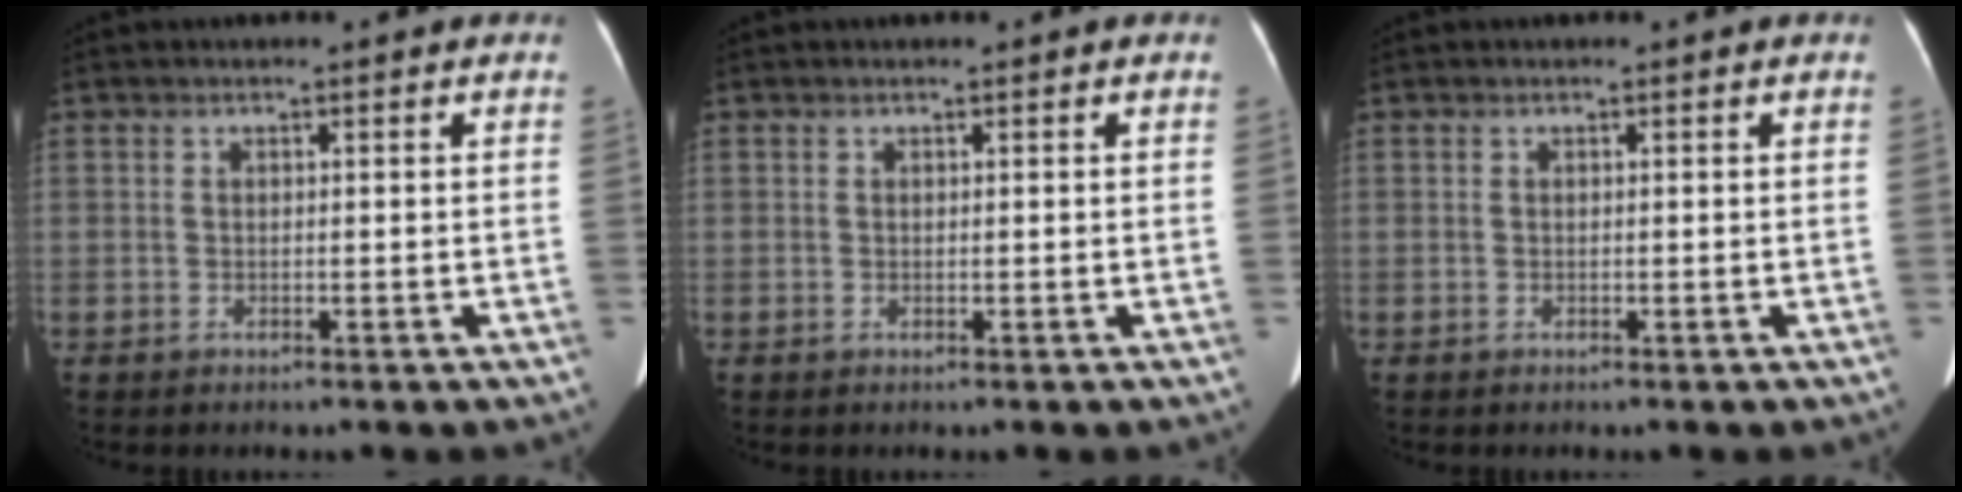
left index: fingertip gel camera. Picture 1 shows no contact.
{"total": 0.0}
{"total": 0.0}